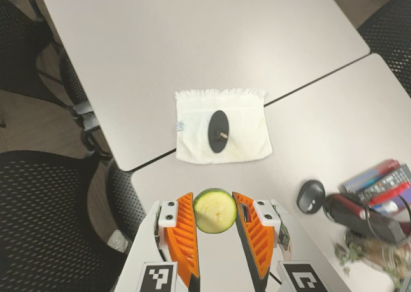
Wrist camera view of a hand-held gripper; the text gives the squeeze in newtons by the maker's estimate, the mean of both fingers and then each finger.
{"total": 8.3, "left": 7.9, "right": 8.6}